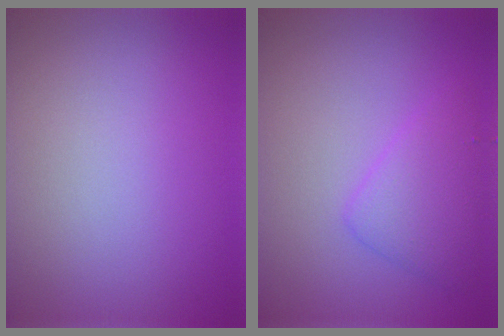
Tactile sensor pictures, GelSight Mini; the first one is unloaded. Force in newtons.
{"total": 3.0, "press": 3.0, "slide": 0.1}